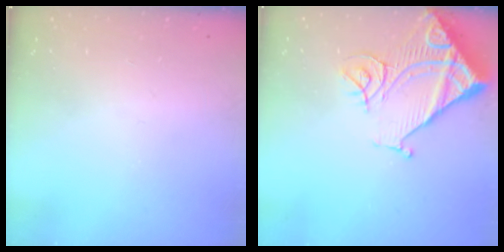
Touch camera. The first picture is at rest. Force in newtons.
{"total": 17.1, "press": 17.0, "slide": 1.8}